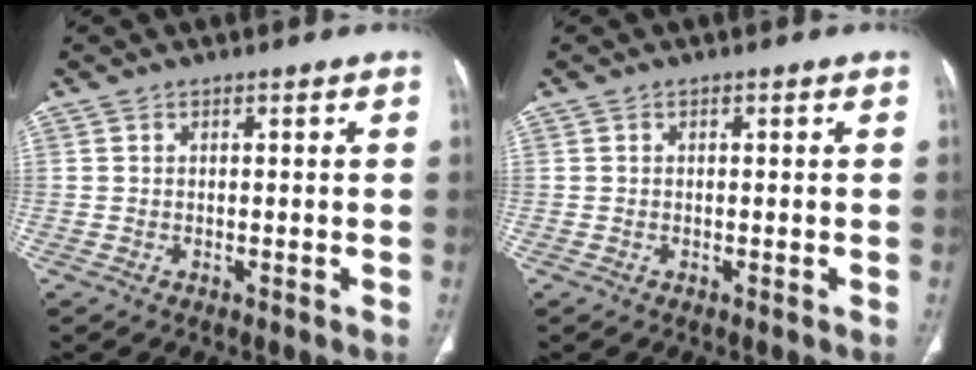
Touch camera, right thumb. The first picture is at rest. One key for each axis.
{"total": 0.0}